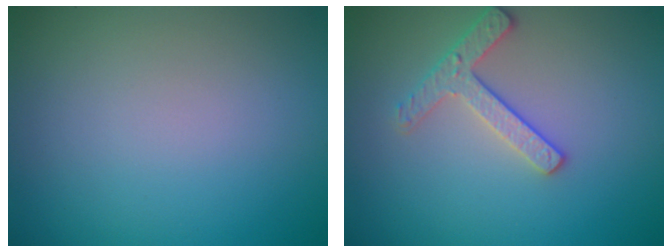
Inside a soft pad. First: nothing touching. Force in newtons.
{"total": 2.5, "press": 2.4, "slide": 0.5}